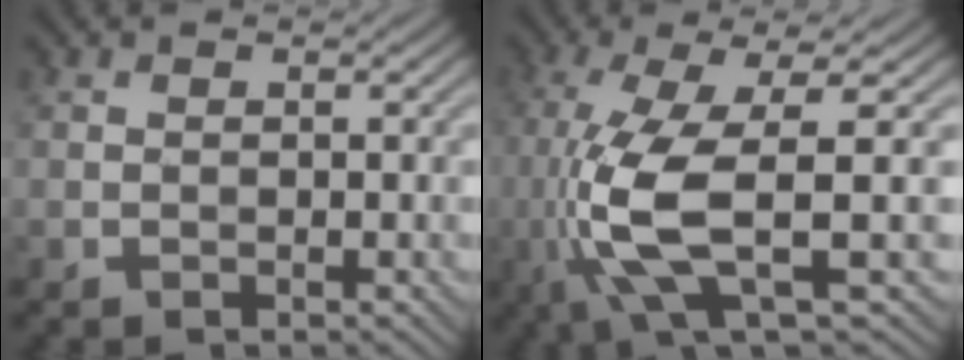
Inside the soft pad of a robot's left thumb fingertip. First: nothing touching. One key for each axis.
{"total": 10.6, "fx": -2.0, "fy": 2.3, "fz": 10.1, "tx": -0.223, "ty": -0.006, "tz": -0.039}